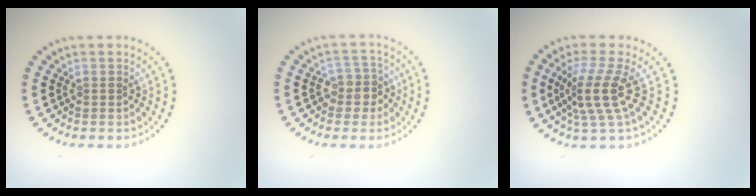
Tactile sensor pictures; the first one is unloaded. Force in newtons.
{"total": 2.5, "press": 2.2, "slide": 1.2}
{"total": 3.9, "press": 2.8, "slide": 2.7}